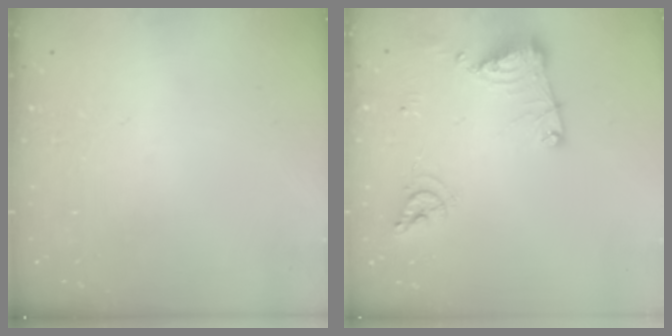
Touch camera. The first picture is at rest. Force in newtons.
{"total": 13.6, "press": 13.5, "slide": 1.5}